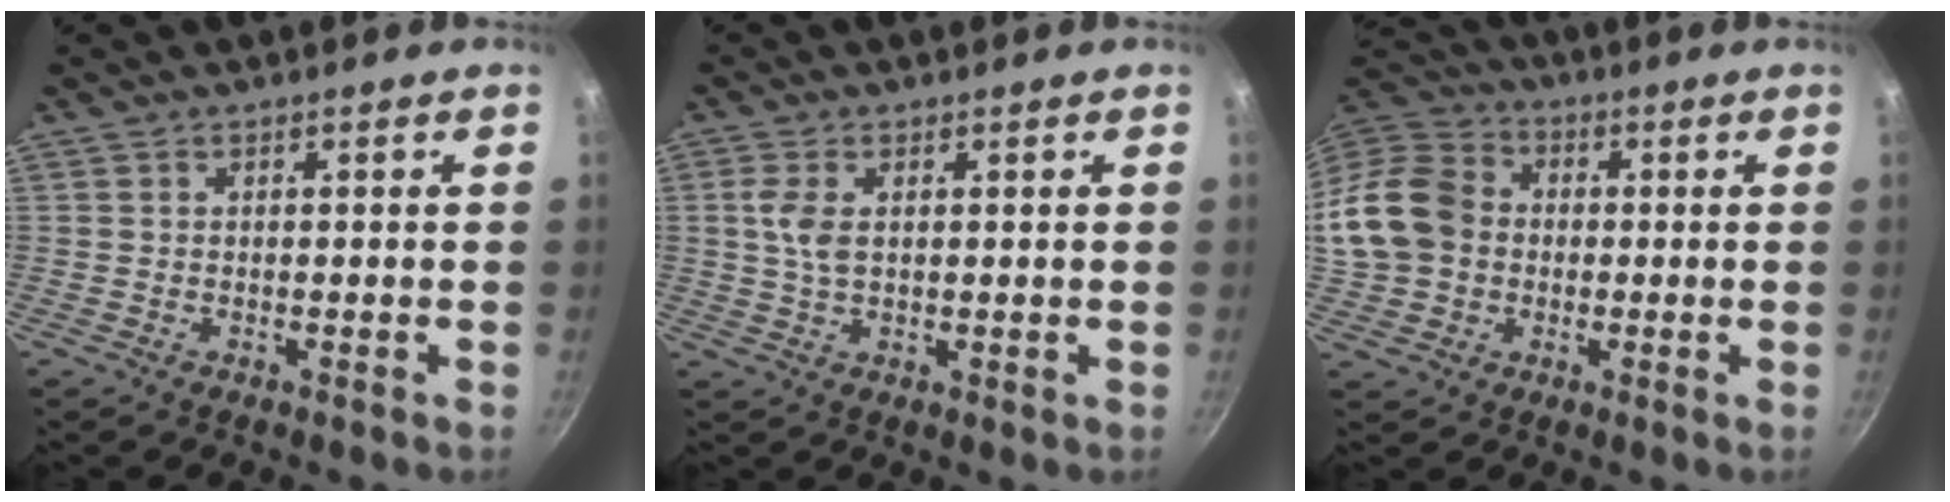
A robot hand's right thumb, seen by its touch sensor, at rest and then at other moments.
{"total": 4.6, "force": [1.1, 2.5, 3.7], "torque": [-0.078, 0.004, 0.022]}
{"total": 15.9, "force": [-0.3, 13.1, 9.1], "torque": [-0.162, 0.032, -0.016]}